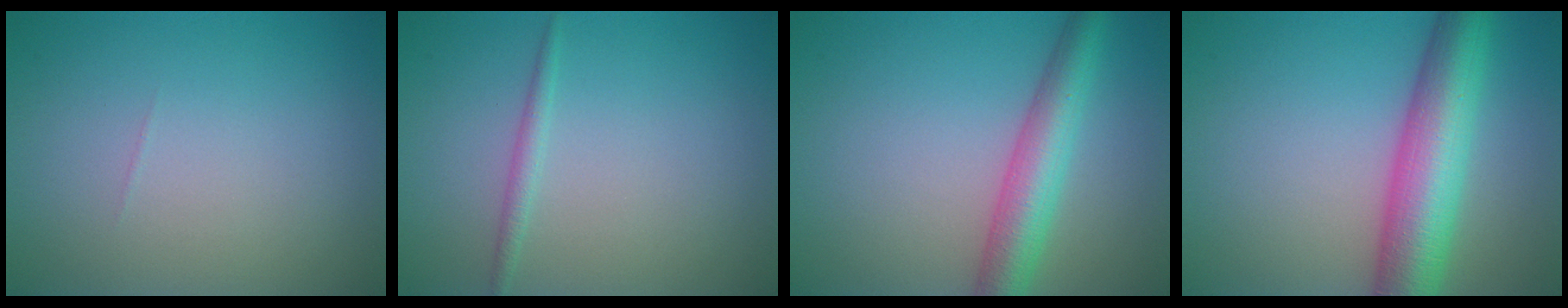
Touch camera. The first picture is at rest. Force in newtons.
{"total": 1.1, "press": 1.1, "slide": 0.0}
{"total": 5.1, "press": 5.1, "slide": 0.1}
{"total": 8.7, "press": 8.7, "slide": 0.2}